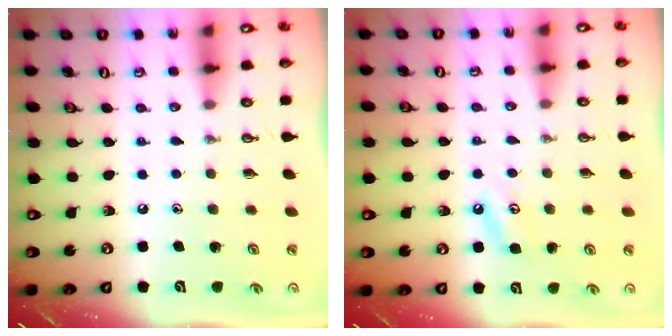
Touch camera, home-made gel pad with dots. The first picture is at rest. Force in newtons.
{"total": 3.4, "press": 3.3, "slide": 0.7}